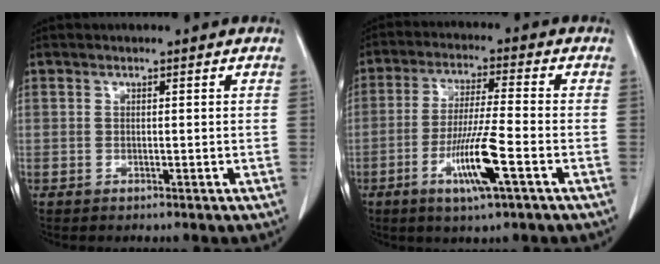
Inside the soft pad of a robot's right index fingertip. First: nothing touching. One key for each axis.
{"total": 9.8, "fx": -3.9, "fy": 0.0, "fz": 9.0, "tx": -0.172, "ty": -0.015, "tz": -0.073}